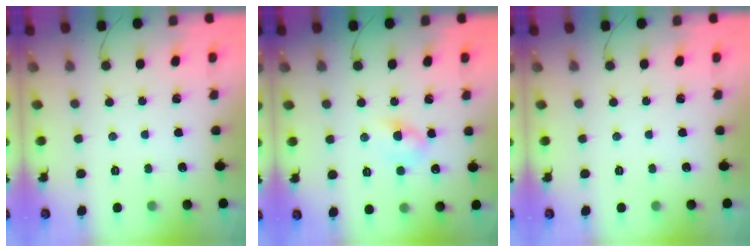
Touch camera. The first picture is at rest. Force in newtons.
{"total": 5.6, "press": 5.4, "slide": 1.3}
{"total": 0.0}